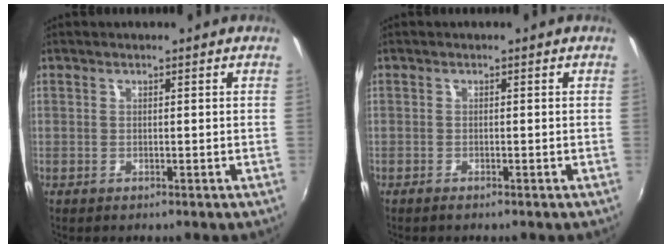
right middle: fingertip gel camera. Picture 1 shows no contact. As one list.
[{"total": 0.8, "force": [-0.7, 0.1, 0.3], "torque": [-0.008, -0.004, -0.015]}]